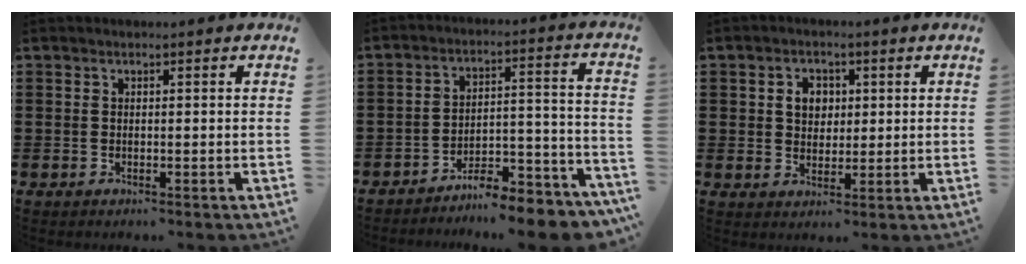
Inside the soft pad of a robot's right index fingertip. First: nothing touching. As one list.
[{"total": 7.7, "force": [-7.4, 0.7, 1.9], "torque": [-0.019, 0.020, -0.144]}, {"total": 3.7, "force": [0.8, 3.0, 2.0], "torque": [-0.051, 0.013, 0.012]}]